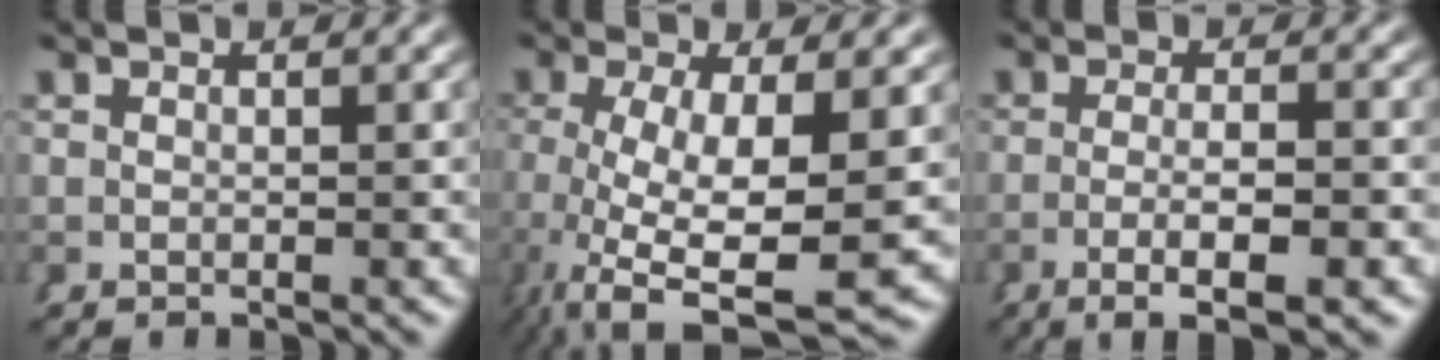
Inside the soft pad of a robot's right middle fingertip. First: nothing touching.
{"total": 8.4, "force": [-2.0, 3.6, 7.3], "torque": [-0.159, -0.052, 0.005]}
{"total": 5.4, "force": [-3.3, 0.8, 4.2], "torque": [-0.074, -0.018, -0.040]}